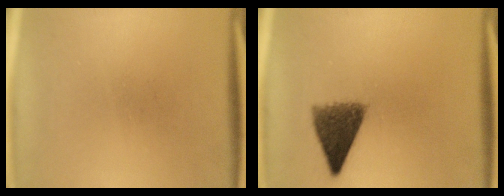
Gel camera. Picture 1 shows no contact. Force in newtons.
{"total": 6.8}